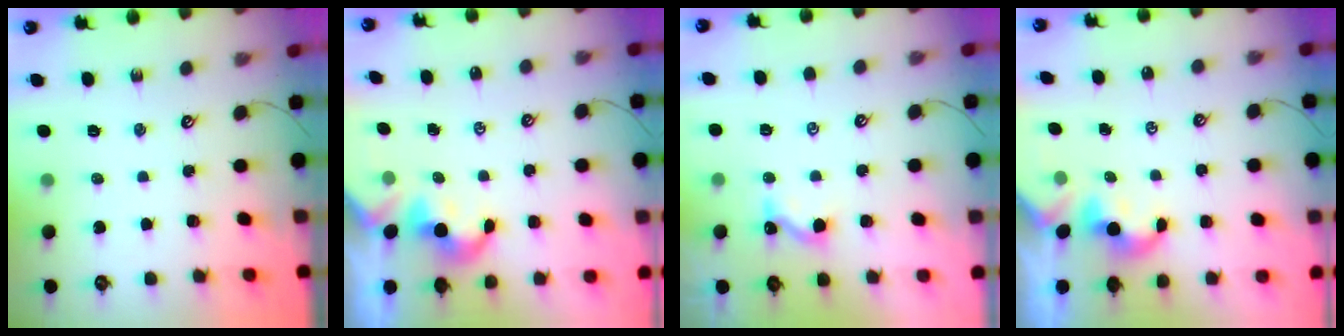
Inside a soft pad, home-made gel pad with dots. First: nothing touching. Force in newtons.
{"total": 2.0, "press": 1.9, "slide": 0.4}
{"total": 0.0}
{"total": 0.6, "press": 0.5, "slide": 0.3}